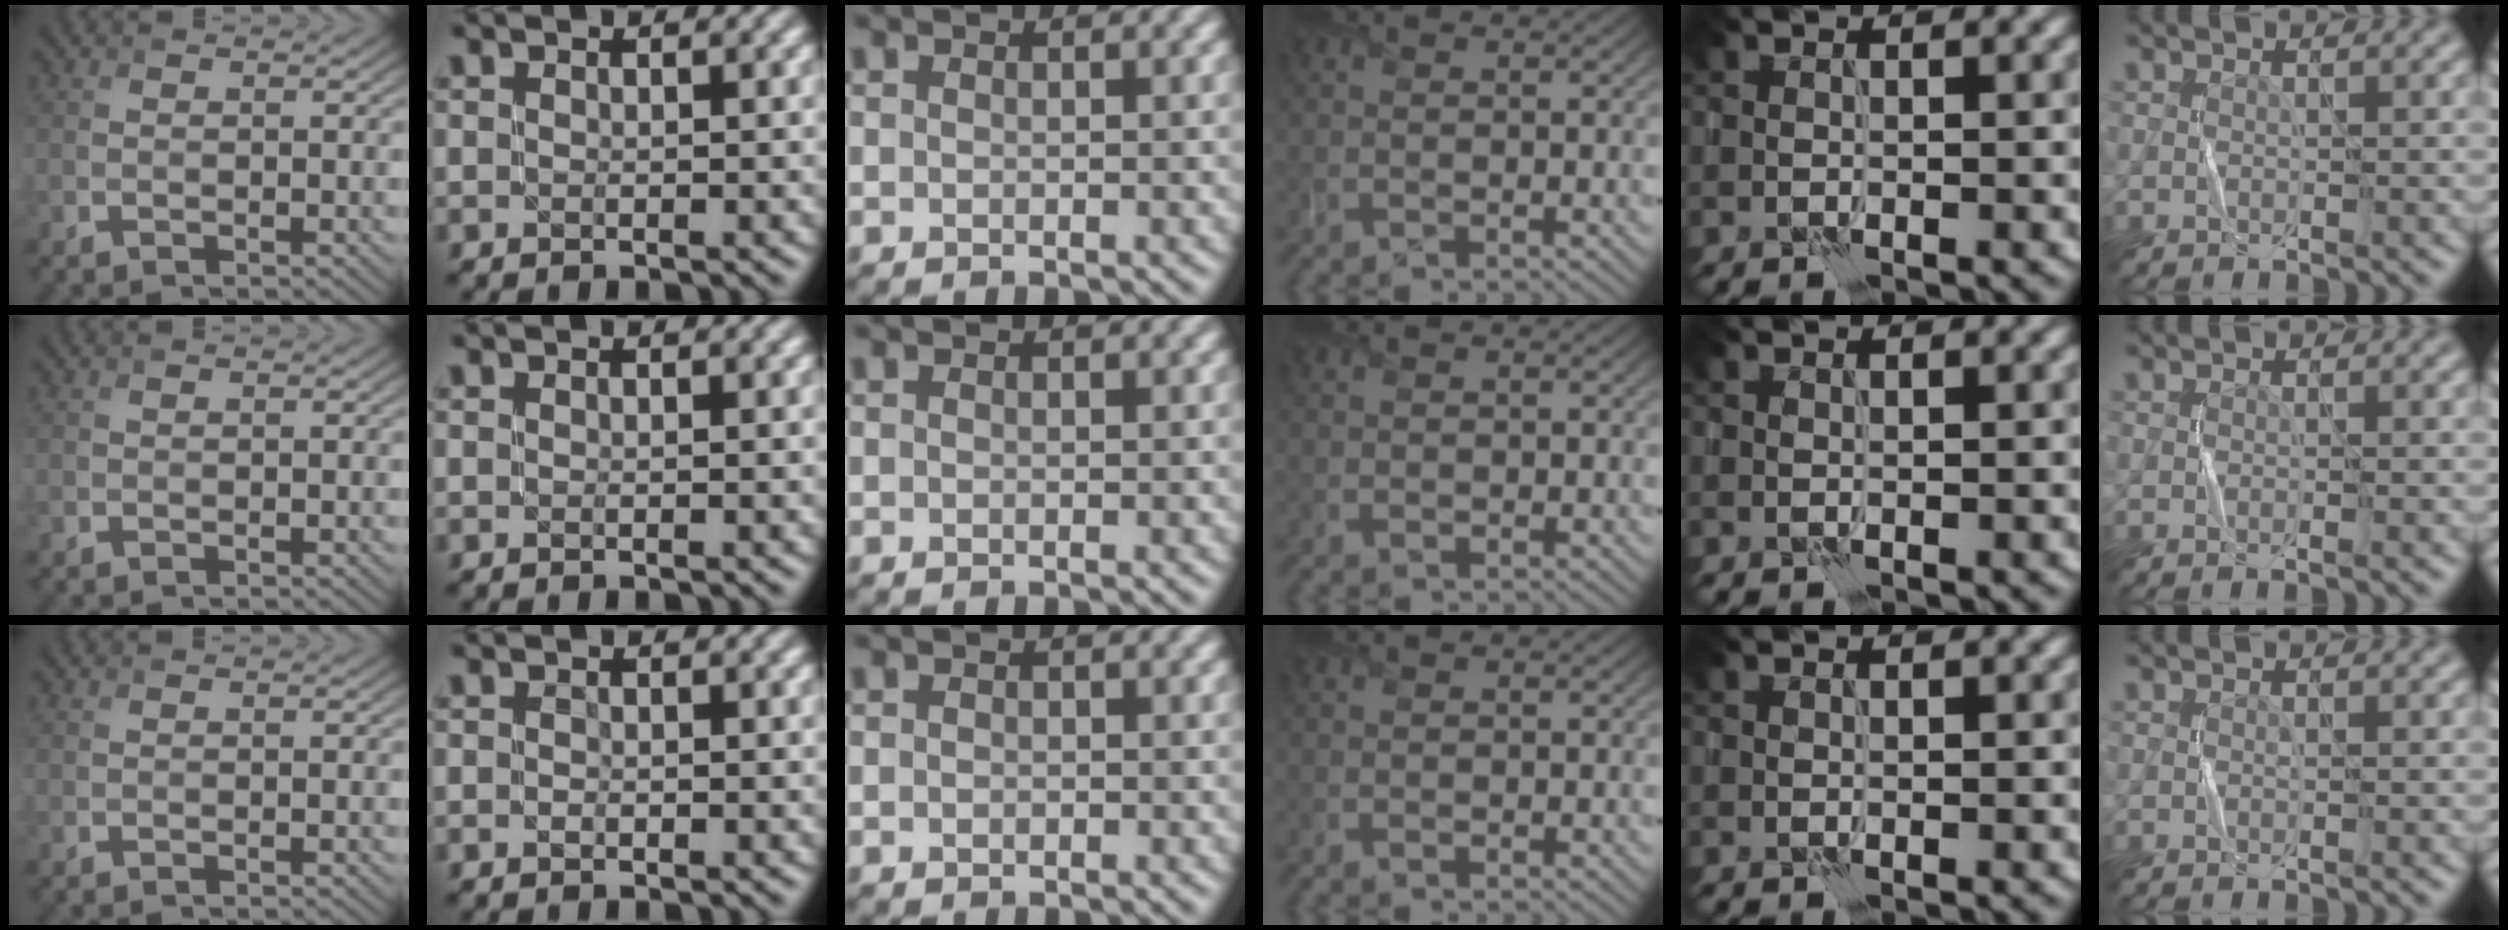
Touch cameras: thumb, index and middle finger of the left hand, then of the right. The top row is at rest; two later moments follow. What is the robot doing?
{"motion": "fold", "object": "shorts"}